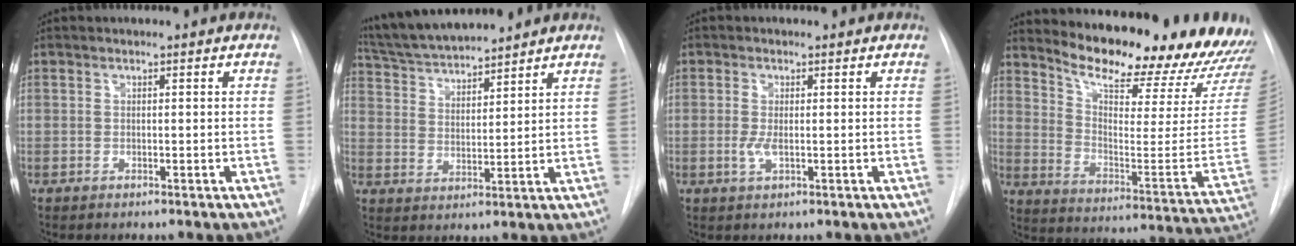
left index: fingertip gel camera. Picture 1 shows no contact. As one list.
[{"total": 11.3, "force": [10.5, 0.9, 3.9], "torque": [-0.076, 0.022, 0.195]}, {"total": 2.0, "force": [-0.1, 0.7, 1.9], "torque": [-0.044, -0.003, 0.002]}, {"total": 23.7, "force": [21.6, 4.1, 9.0], "torque": [-0.140, -0.086, 0.285]}]